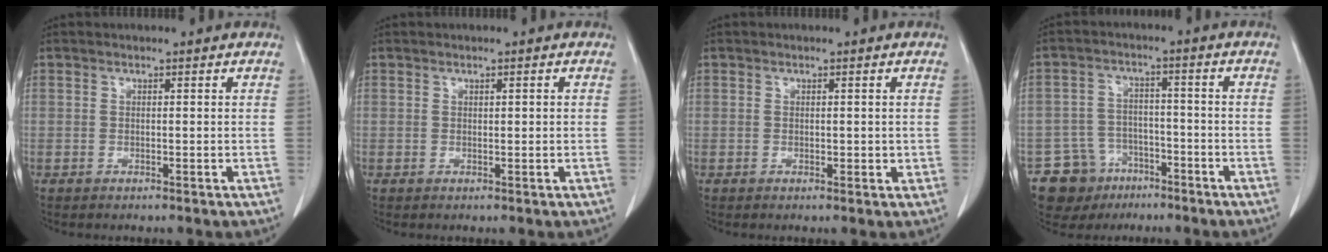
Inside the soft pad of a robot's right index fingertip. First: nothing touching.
{"total": 0.6, "force": [0.2, 0.1, 0.6], "torque": [-0.012, 0.000, 0.004]}
{"total": 1.3, "force": [0.1, 0.9, 0.9], "torque": [-0.009, 0.000, 0.003]}
{"total": 8.5, "force": [-5.4, 6.5, 0.7], "torque": [-0.015, 0.022, -0.083]}